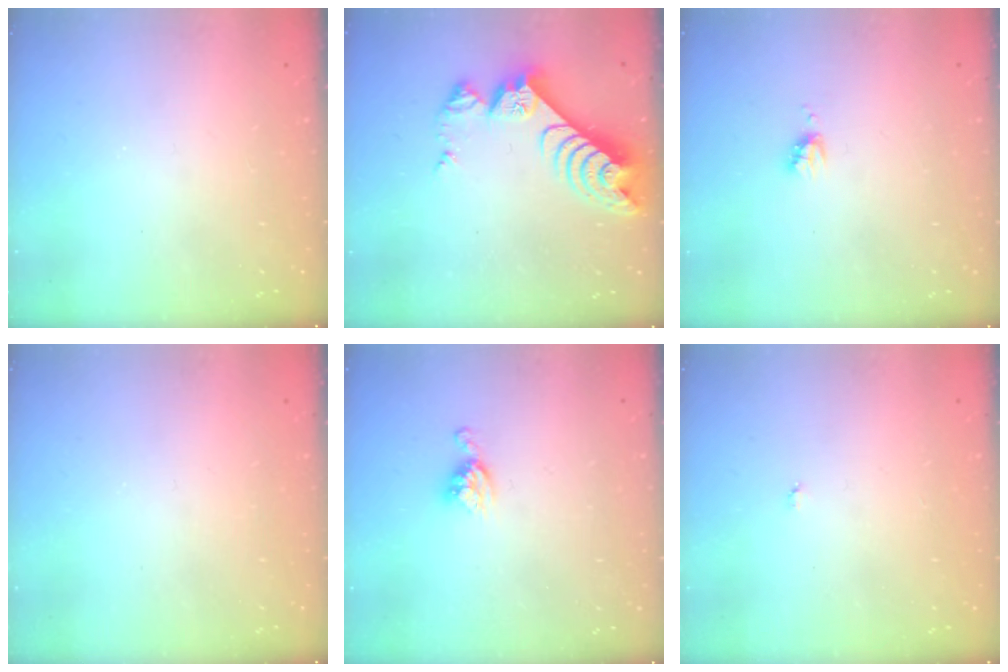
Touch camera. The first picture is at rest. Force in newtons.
{"total": 11.0, "press": 11.0, "slide": 1.0}
{"total": 3.7, "press": 3.7, "slide": 0.4}
{"total": 0.0}
{"total": 5.5, "press": 5.5, "slide": 0.1}
{"total": 2.9, "press": 2.9, "slide": 0.3}